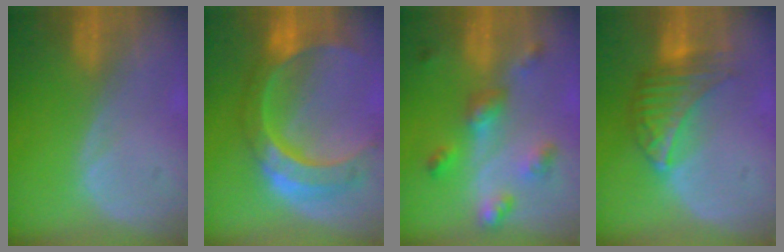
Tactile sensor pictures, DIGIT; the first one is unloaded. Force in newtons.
{"total": 11.0, "press": 9.3, "slide": 6.0}
{"total": 6.7, "press": 5.9, "slide": 3.3}
{"total": 6.8, "press": 6.7, "slide": 1.4}